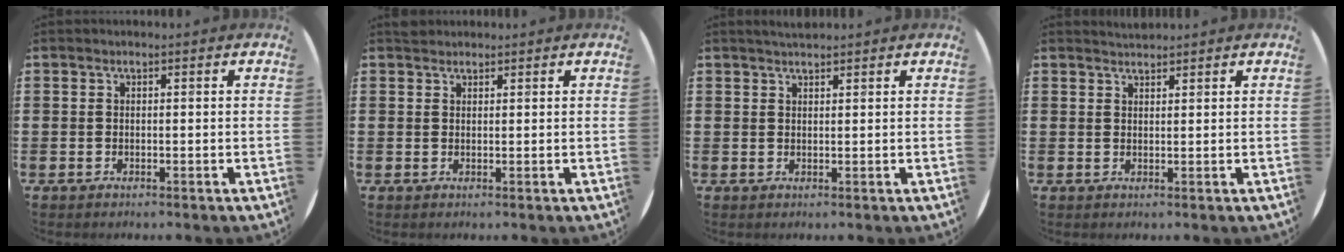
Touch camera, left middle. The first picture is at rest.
{"total": 1.0, "force": [1.0, 0.3, 0.0], "torque": [0.006, -0.001, 0.017]}
{"total": 1.5, "force": [1.4, 0.1, 0.5], "torque": [-0.011, 0.002, 0.026]}
{"total": 1.6, "force": [1.6, 0.1, 0.0], "torque": [-0.002, 0.001, 0.031]}